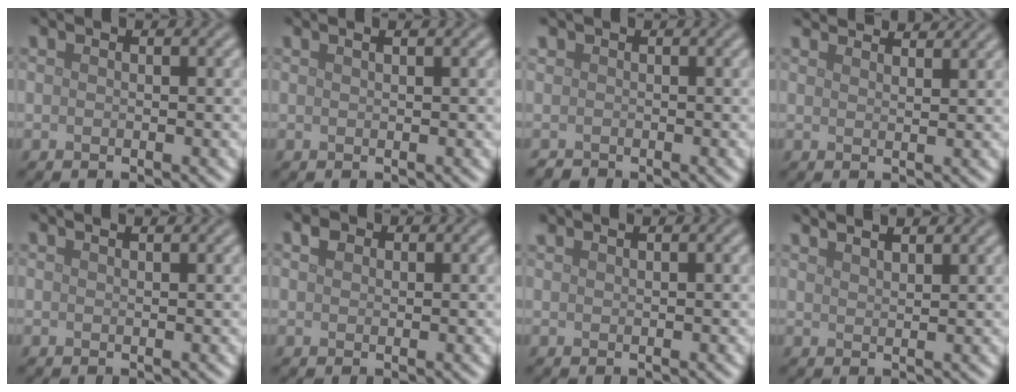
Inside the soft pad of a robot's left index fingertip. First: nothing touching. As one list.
[{"total": 0.9, "force": [0.6, 0.3, 0.7], "torque": [-0.006, 0.000, 0.004]}, {"total": 0.9, "force": [-0.4, 0.8, -0.1], "torque": [0.010, -0.002, -0.012]}, {"total": 4.5, "force": [4.3, 0.7, 1.4], "torque": [-0.015, 0.009, 0.044]}, {"total": 1.8, "force": [1.4, 0.7, 1.0], "torque": [-0.001, 0.001, -0.002]}, {"total": 1.2, "force": [0.6, 0.9, 0.5], "torque": [-0.008, 0.004, 0.008]}, {"total": 0.9, "force": [0.8, 0.1, 0.3], "torque": [-0.004, 0.001, 0.014]}, {"total": 3.8, "force": [3.0, 1.2, 1.9], "torque": [-0.008, 0.024, 0.019]}]